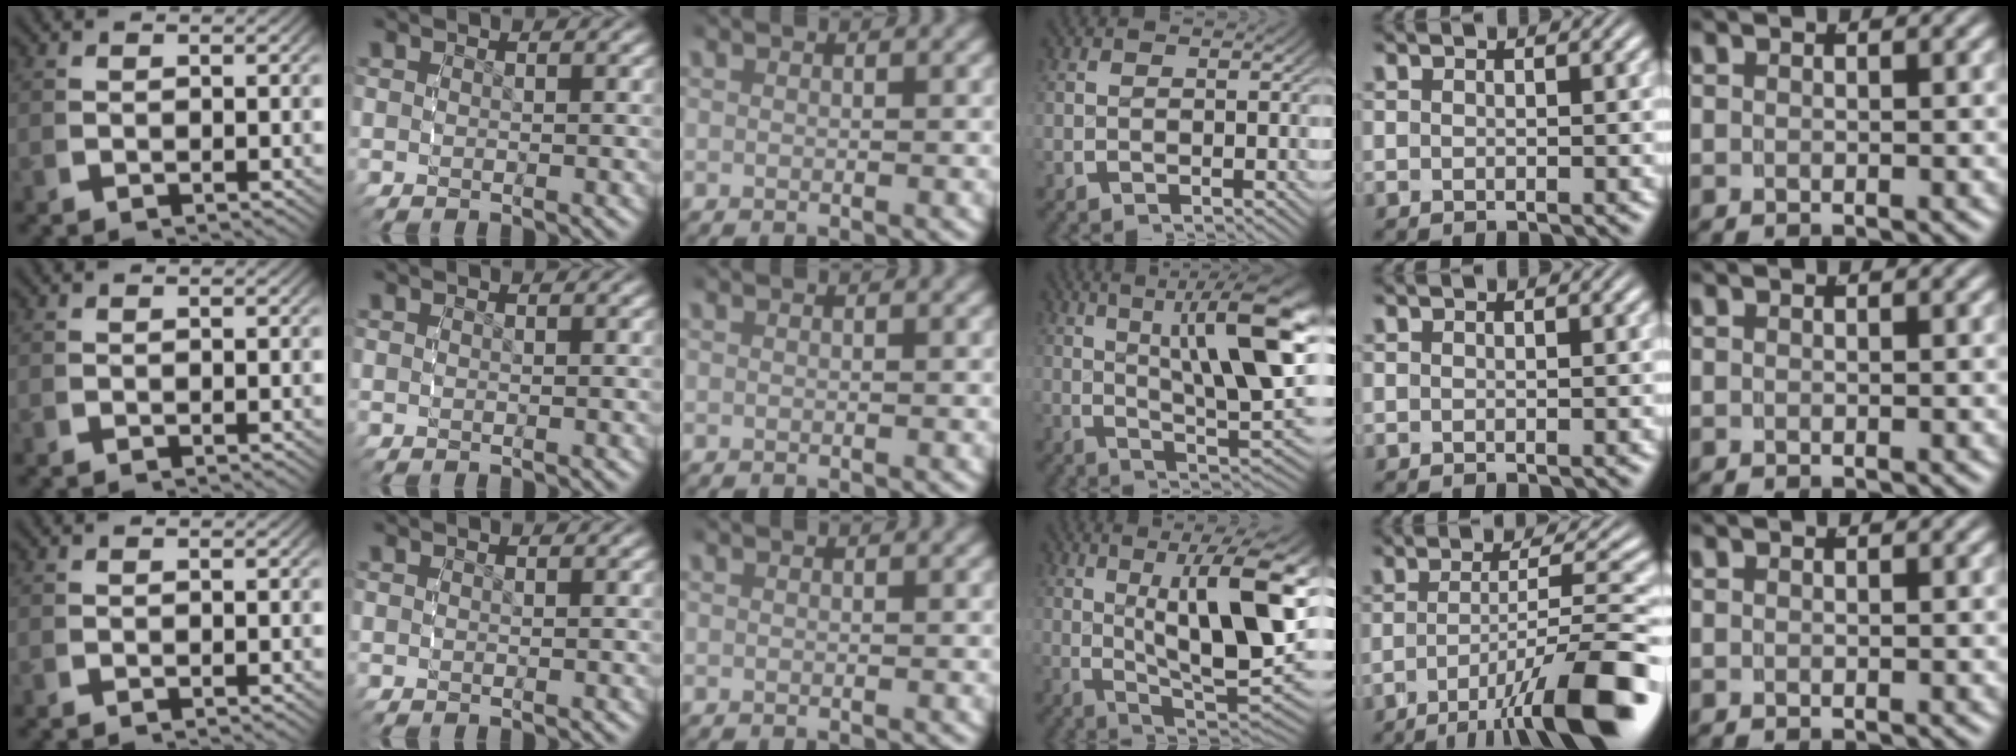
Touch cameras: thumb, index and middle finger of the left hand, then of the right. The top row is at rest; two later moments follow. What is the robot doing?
{"motion": "grasp_and_lifting", "object": "camera"}